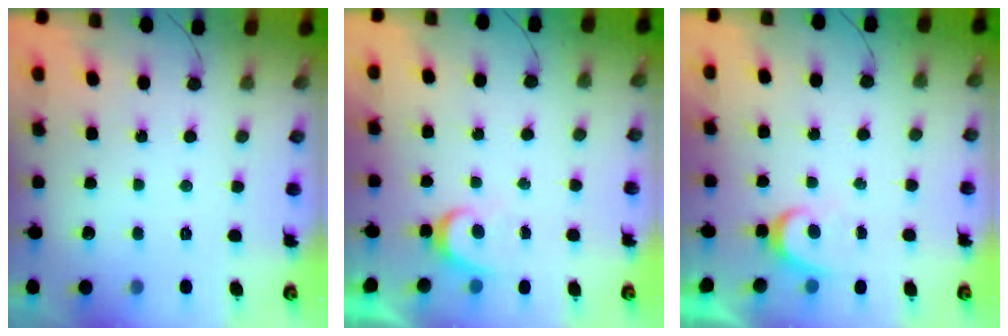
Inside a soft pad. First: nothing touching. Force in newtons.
{"total": 3.7, "press": 3.7, "slide": 0.3}
{"total": 3.7, "press": 3.7, "slide": 0.3}